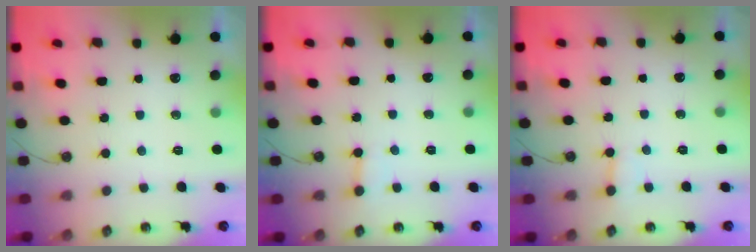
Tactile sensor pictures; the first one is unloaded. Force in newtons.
{"total": 3.6, "press": 3.5, "slide": 0.8}
{"total": 2.7, "press": 2.7, "slide": 0.5}